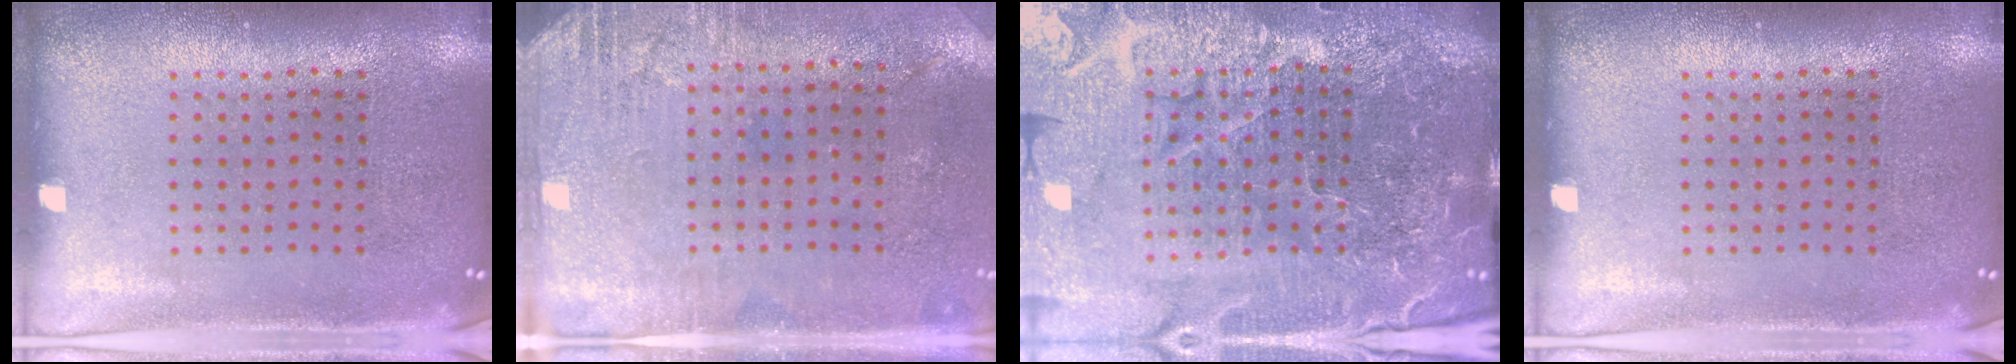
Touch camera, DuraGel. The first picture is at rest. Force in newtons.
{"total": 2.8, "press": 2.4, "slide": 1.5}
{"total": 6.7, "press": 5.9, "slide": 3.2}
{"total": 0.0}